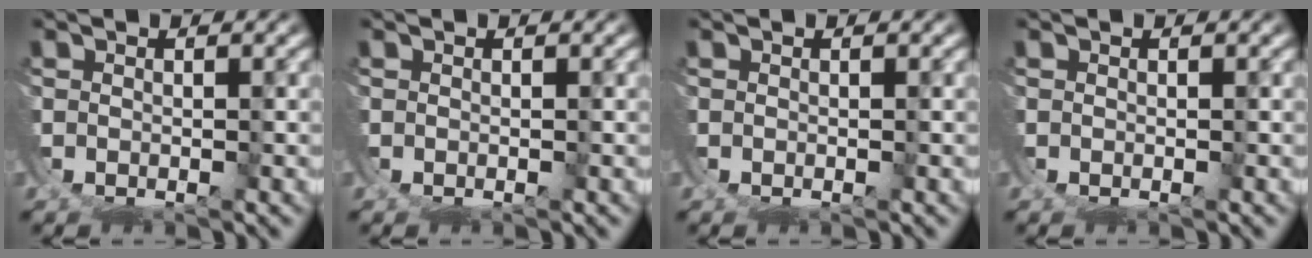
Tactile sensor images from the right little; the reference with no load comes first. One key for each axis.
{"total": 0.0}
{"total": 0.0}
{"total": 0.0}